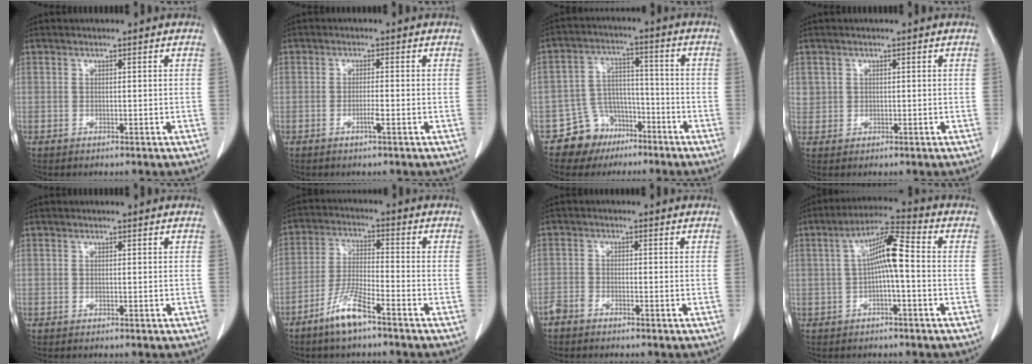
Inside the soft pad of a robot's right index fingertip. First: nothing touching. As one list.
[{"total": 1.8, "force": [-0.8, -0.1, 1.7], "torque": [-0.033, -0.002, -0.015]}, {"total": 7.9, "force": [-5.0, 6.0, 0.9], "torque": [-0.013, 0.029, -0.077]}, {"total": 1.9, "force": [0.7, 1.8, 0.2], "torque": [0.010, 0.005, 0.011]}, {"total": 0.0}, {"total": 7.4, "force": [-5.1, 0.8, 5.2], "torque": [-0.114, -0.009, -0.101]}, {"total": 2.0, "force": [-1.7, 0.7, 0.8], "torque": [-0.016, 0.002, -0.033]}, {"total": 7.4, "force": [-0.1, 1.0, 7.4], "torque": [-0.134, 0.026, -0.004]}]